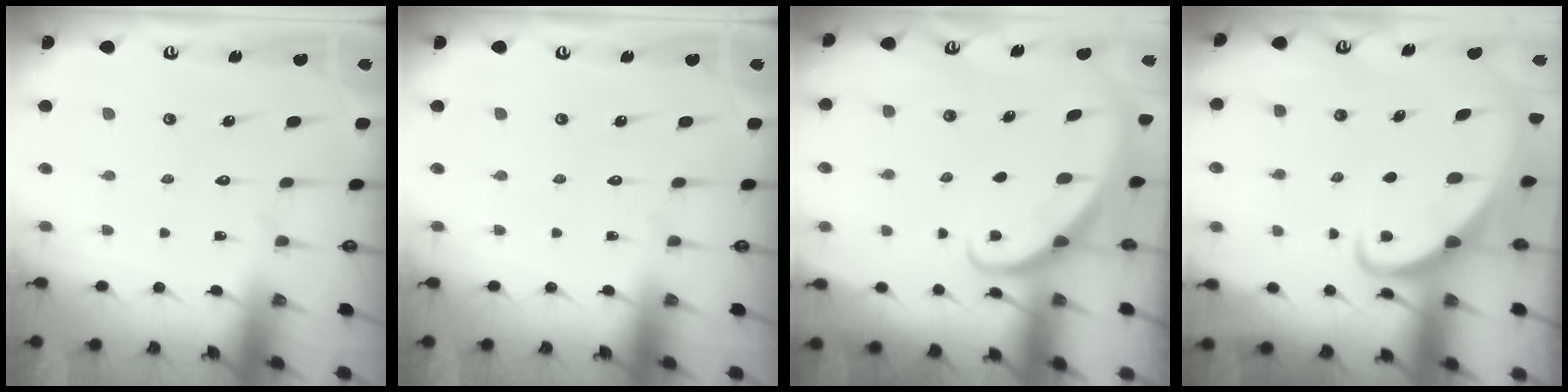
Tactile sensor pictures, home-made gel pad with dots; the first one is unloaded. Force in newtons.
{"total": 0.0}
{"total": 2.3, "press": 2.3, "slide": 0.1}
{"total": 3.4, "press": 3.4, "slide": 0.3}